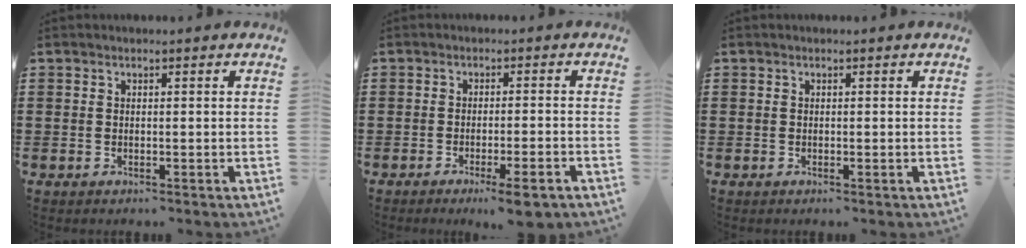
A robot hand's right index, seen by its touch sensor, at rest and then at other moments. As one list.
[{"total": 3.9, "force": [-2.9, 0.0, 2.6], "torque": [-0.042, -0.009, -0.051]}, {"total": 0.0}]